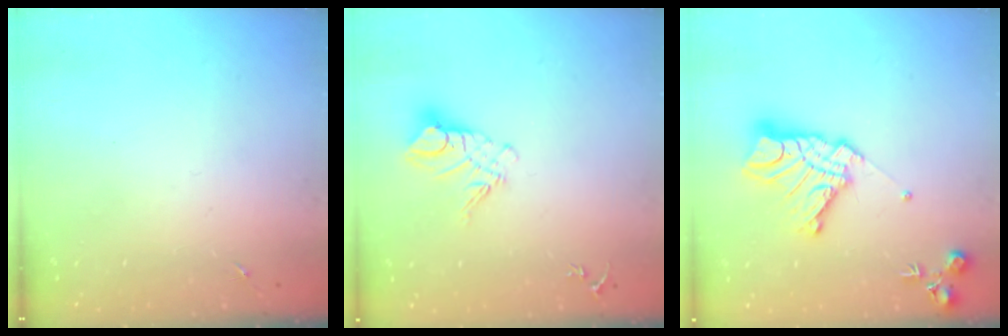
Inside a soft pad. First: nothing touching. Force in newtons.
{"total": 10.6, "press": 10.5, "slide": 0.7}
{"total": 16.4, "press": 16.3, "slide": 1.4}